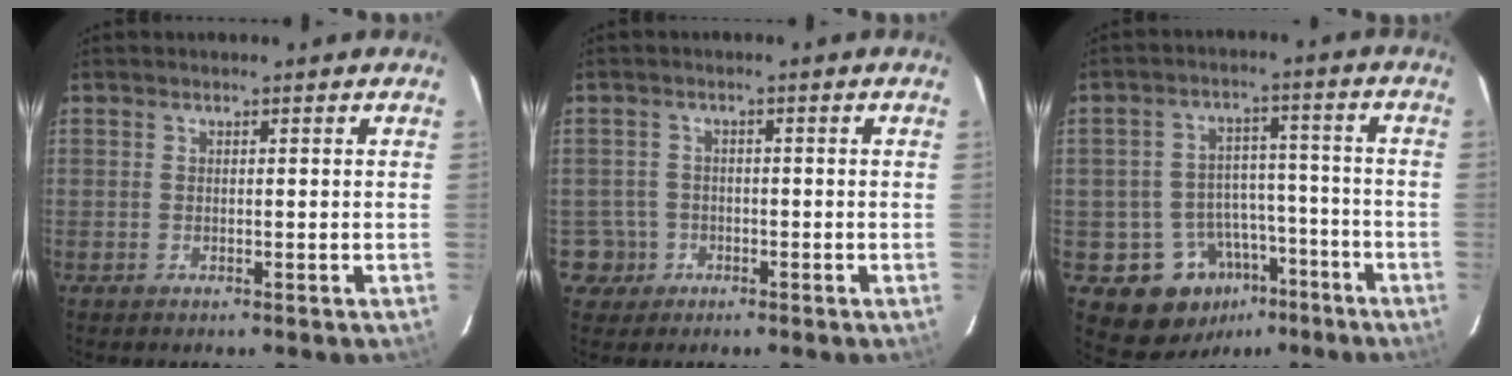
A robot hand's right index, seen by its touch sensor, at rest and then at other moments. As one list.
[{"total": 4.2, "force": [-1.5, 4.0, -0.2], "torque": [-0.002, 0.022, -0.026]}, {"total": 11.6, "force": [-6.5, 8.9, 3.6], "torque": [-0.076, 0.037, -0.075]}]